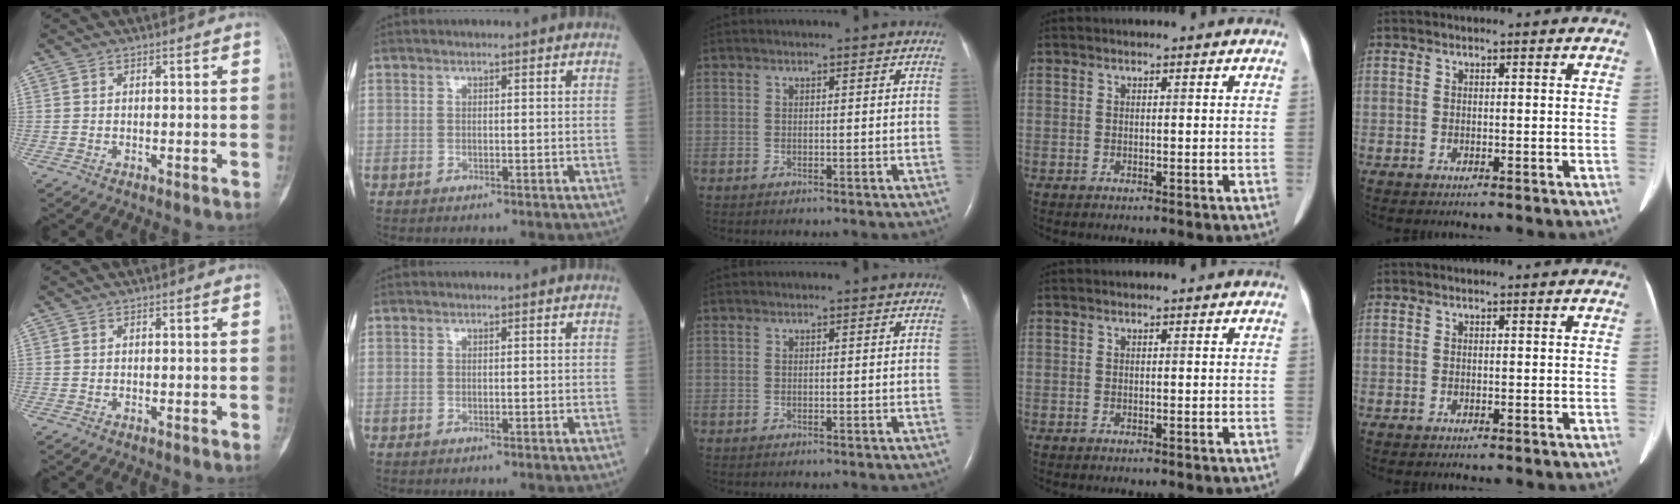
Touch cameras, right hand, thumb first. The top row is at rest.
{}